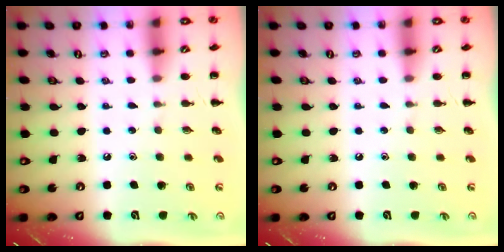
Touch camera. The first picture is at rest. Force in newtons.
{"total": 0.0}